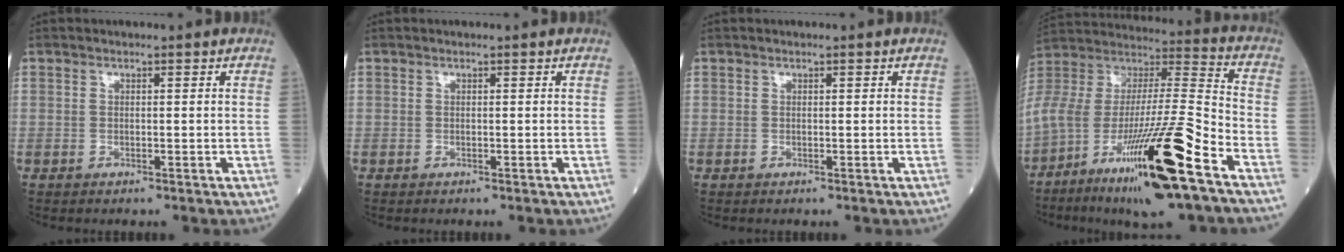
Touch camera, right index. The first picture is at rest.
{"total": 0.0}
{"total": 0.0}
{"total": 27.6, "force": [-14.9, 3.4, 23.0], "torque": [-0.447, -0.030, -0.268]}